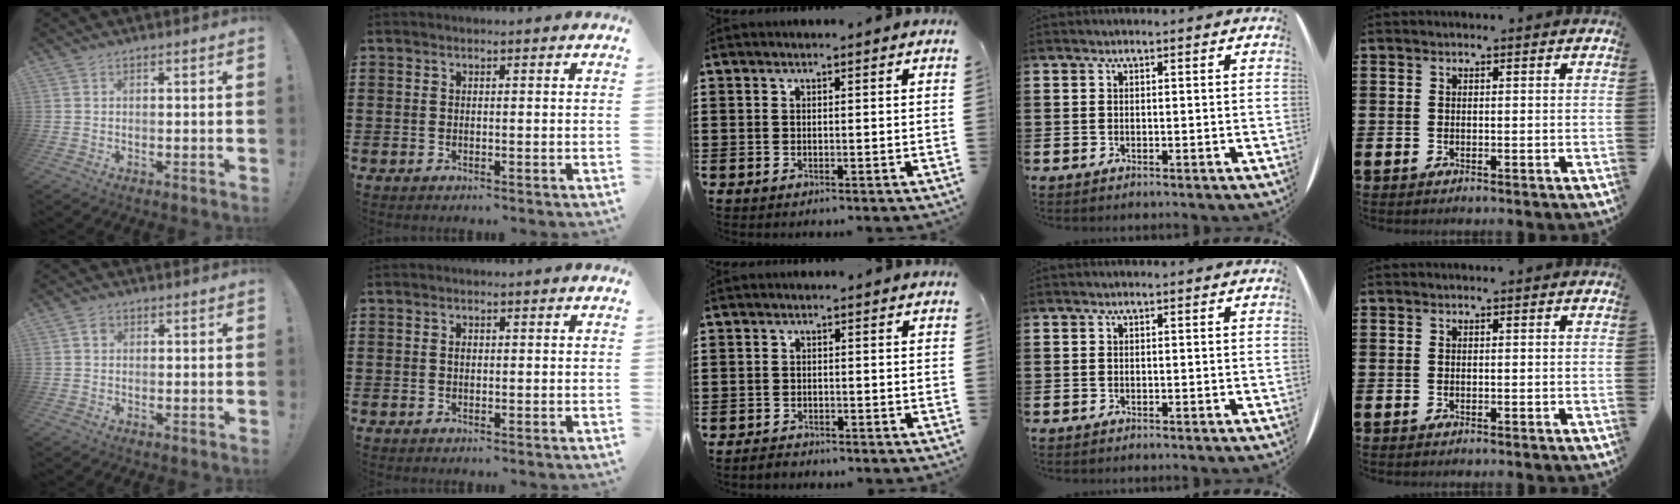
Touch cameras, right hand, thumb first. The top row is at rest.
{"thumb": {"total": 2.1, "force": [0.6, 1.7, 1.0], "torque": [-0.017, 0.004, 0.010]}, "index": {"total": 0.8, "force": [0.1, 0.5, 0.7], "torque": [-0.015, 0.001, 0.002]}, "middle": {"total": 1.6, "force": [-1.5, 0.6, -0.2], "torque": [-0.001, 0.004, -0.035]}}